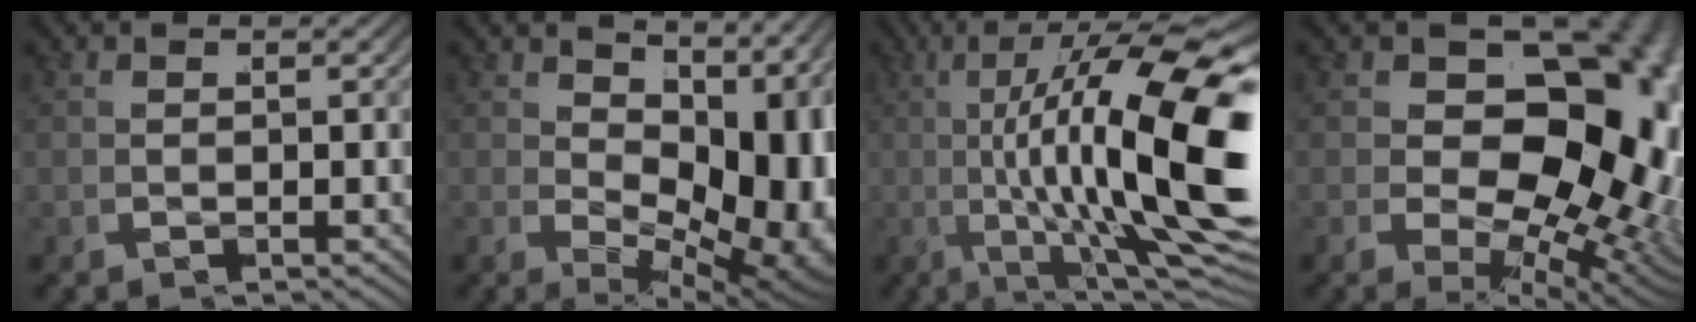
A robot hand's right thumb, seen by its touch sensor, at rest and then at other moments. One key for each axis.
{"total": 10.3, "fx": 0.3, "fy": 5.2, "fz": 8.9, "tx": -0.134, "ty": -0.038, "tz": 0.035}
{"total": 17.7, "fx": 1.7, "fy": 7.1, "fz": 16.2, "tx": -0.251, "ty": -0.008, "tz": 0.028}
{"total": 18.6, "fx": 0.3, "fy": 11.6, "fz": 14.6, "tx": -0.221, "ty": -0.055, "tz": 0.029}